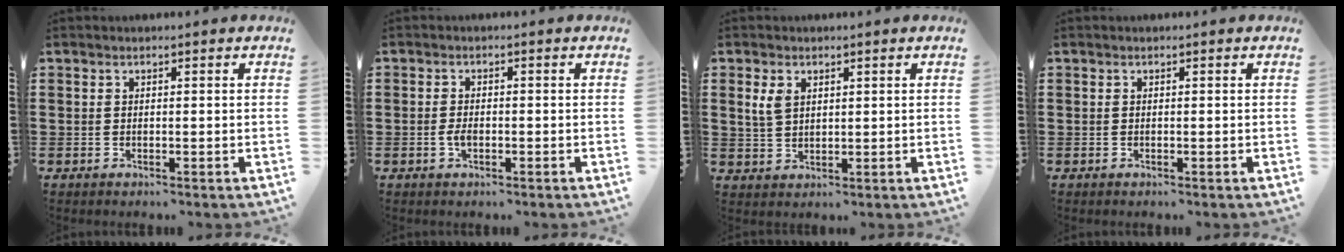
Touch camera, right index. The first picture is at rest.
{"total": 1.1, "force": [-0.4, 0.4, 0.9], "torque": [-0.028, -0.010, -0.008]}
{"total": 3.2, "force": [1.5, 2.0, 1.9], "torque": [-0.044, 0.007, 0.028]}
{"total": 0.0}